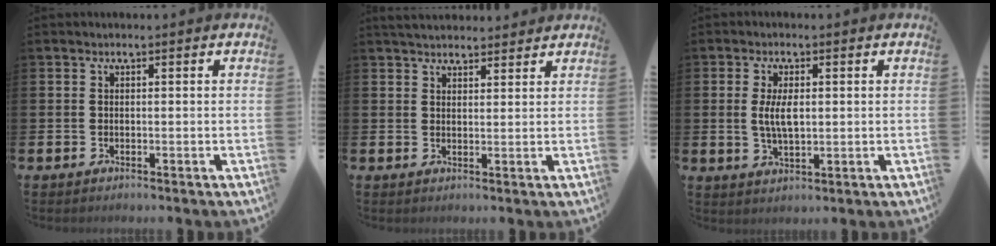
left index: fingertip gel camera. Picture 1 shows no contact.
{"total": 3.3, "force": [3.2, 0.8, 0.4], "torque": [-0.011, -0.011, 0.060]}
{"total": 4.3, "force": [0.7, 1.9, 3.8], "torque": [-0.065, 0.001, 0.007]}